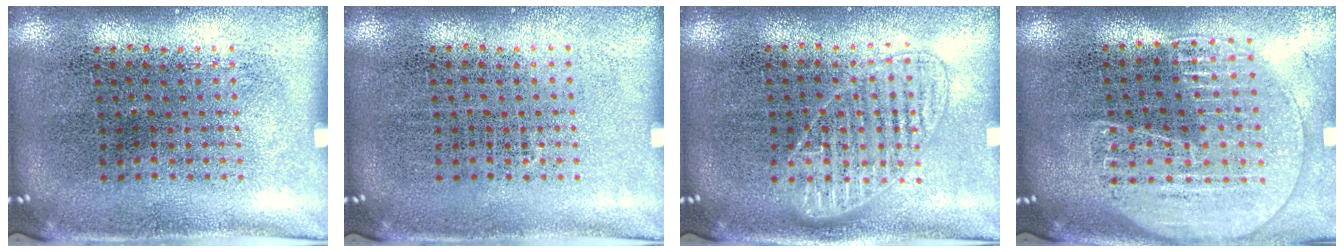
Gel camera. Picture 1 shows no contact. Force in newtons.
{"total": 0.0}
{"total": 2.3, "press": 2.2, "slide": 0.3}
{"total": 1.7, "press": 1.6, "slide": 0.6}